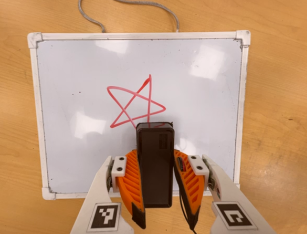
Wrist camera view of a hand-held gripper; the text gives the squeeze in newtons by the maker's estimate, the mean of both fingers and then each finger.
{"total": 4.5, "left": 3.4, "right": 5.6}